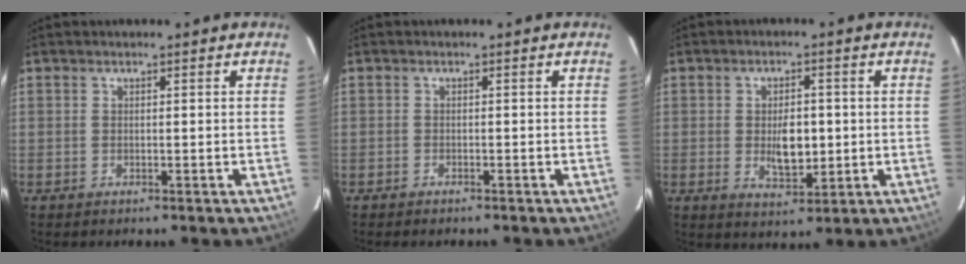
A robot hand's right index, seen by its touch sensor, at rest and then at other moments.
{"total": 1.2, "force": [-1.1, 0.5, 0.2], "torque": [-0.013, 0.000, -0.020]}
{"total": 6.7, "force": [-0.4, 3.4, 5.7], "torque": [-0.100, -0.004, 0.000]}